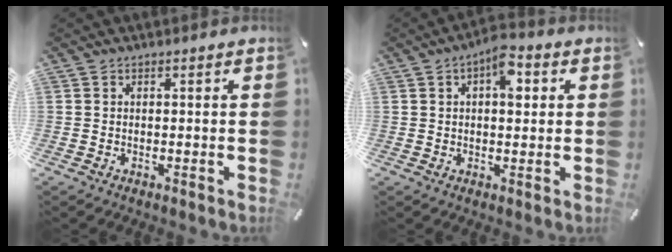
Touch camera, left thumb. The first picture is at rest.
{"total": 6.7, "force": [2.1, 3.5, 5.2], "torque": [-0.059, -0.007, 0.028]}